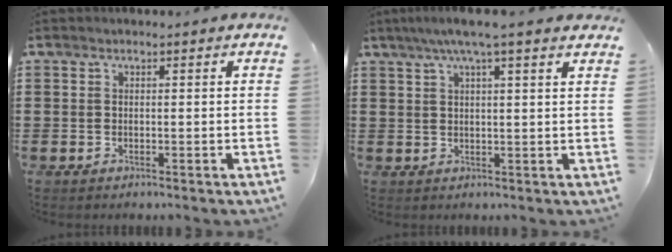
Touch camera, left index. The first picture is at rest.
{"total": 4.8, "force": [3.4, 0.0, 3.4], "torque": [-0.074, 0.000, 0.059]}